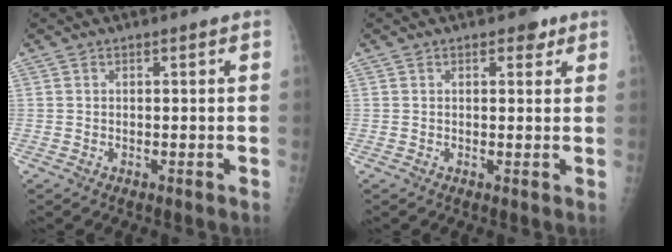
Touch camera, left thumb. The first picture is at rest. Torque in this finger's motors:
{"motor_torque": [1.20, 1.10, 0.45, 0.10, 0.00]}